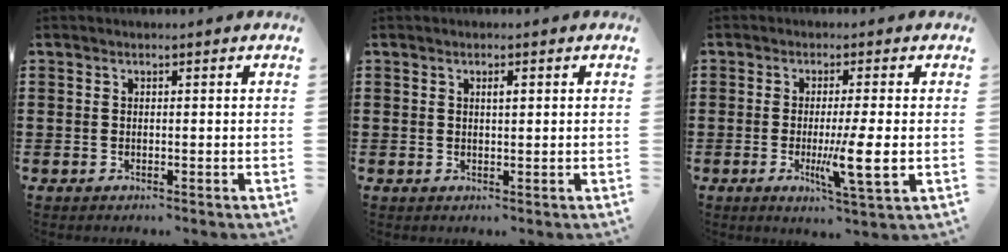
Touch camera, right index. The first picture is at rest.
{"total": 1.3, "force": [0.4, 0.3, 1.1], "torque": [-0.021, 0.004, 0.005]}
{"total": 7.4, "force": [-1.2, 0.2, 7.3], "torque": [-0.130, -0.018, -0.021]}